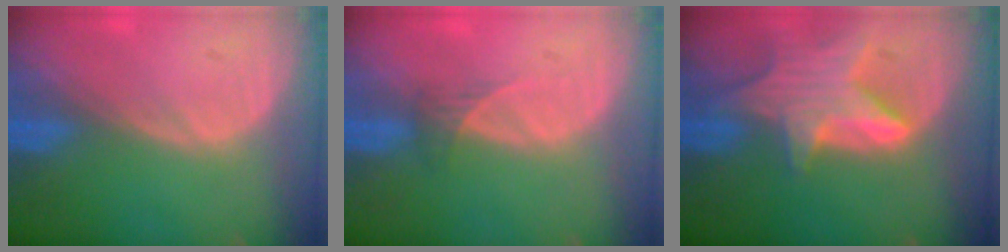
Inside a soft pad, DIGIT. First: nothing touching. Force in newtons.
{"total": 1.6, "press": 1.3, "slide": 0.9}
{"total": 8.1, "press": 7.3, "slide": 3.6}